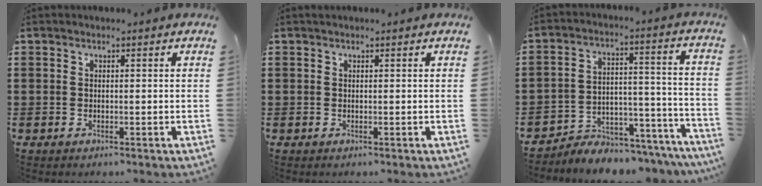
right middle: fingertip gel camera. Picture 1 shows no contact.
{"total": 0.0}
{"total": 5.2, "force": [-5.1, 1.3, 0.2], "torque": [-0.005, 0.013, -0.104]}